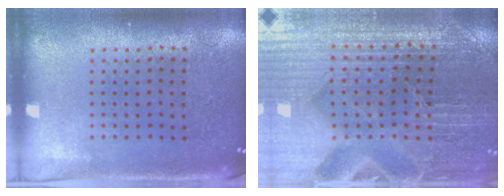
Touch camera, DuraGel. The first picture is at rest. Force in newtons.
{"total": 4.0, "press": 4.0, "slide": 0.7}